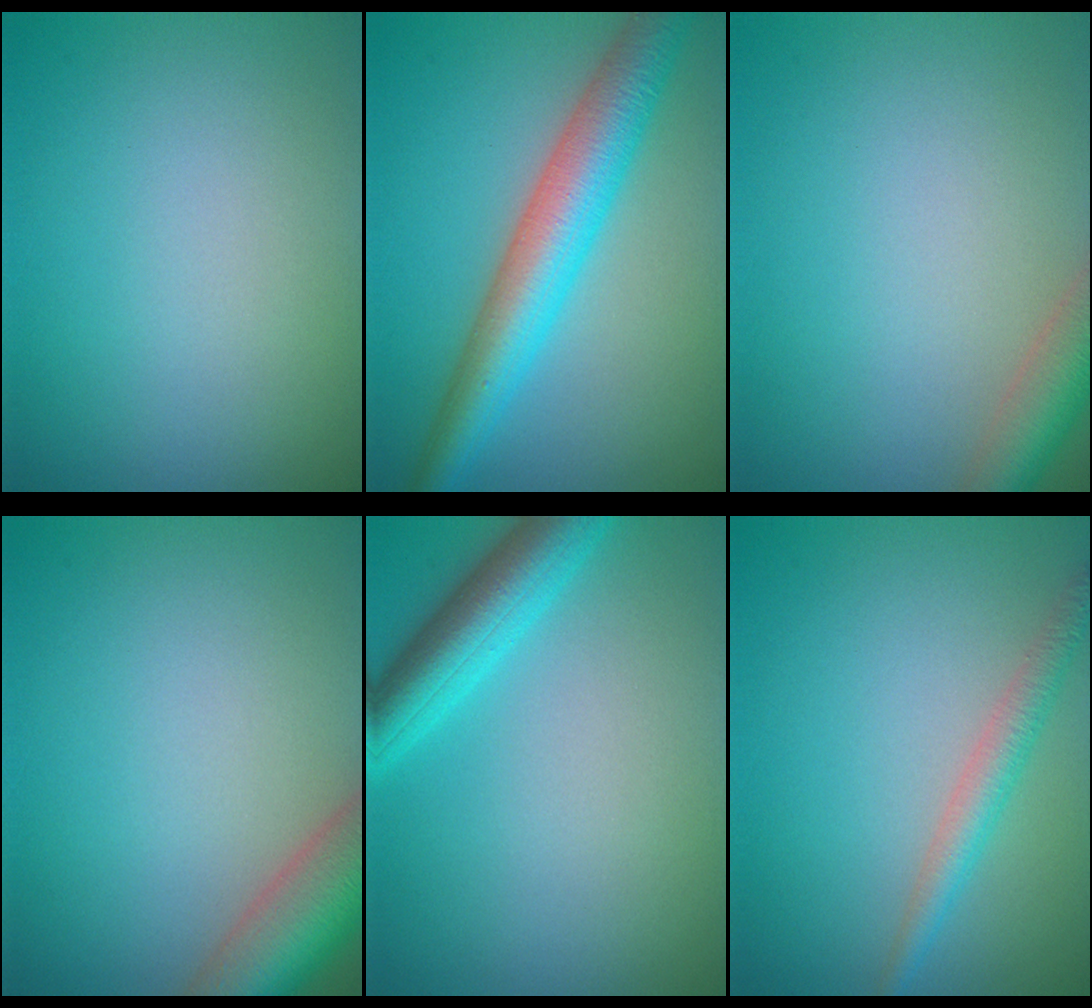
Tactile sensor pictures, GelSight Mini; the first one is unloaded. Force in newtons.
{"total": 6.9, "press": 6.9, "slide": 0.1}
{"total": 3.7, "press": 3.7, "slide": 0.2}
{"total": 6.7, "press": 6.7, "slide": 0.4}
{"total": 4.8, "press": 4.8, "slide": 0.2}
{"total": 2.4, "press": 2.4, "slide": 0.1}